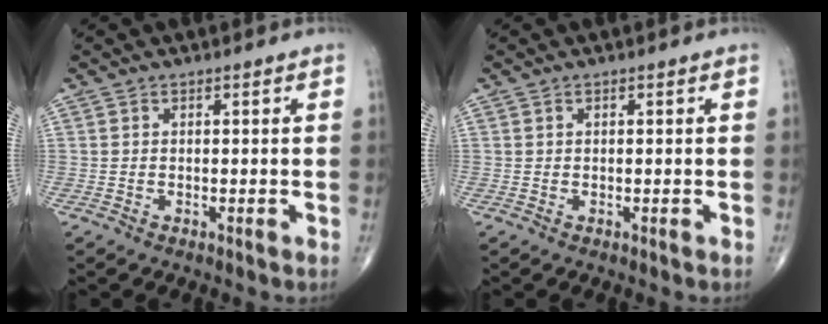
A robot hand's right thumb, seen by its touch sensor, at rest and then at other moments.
{"total": 0.0}